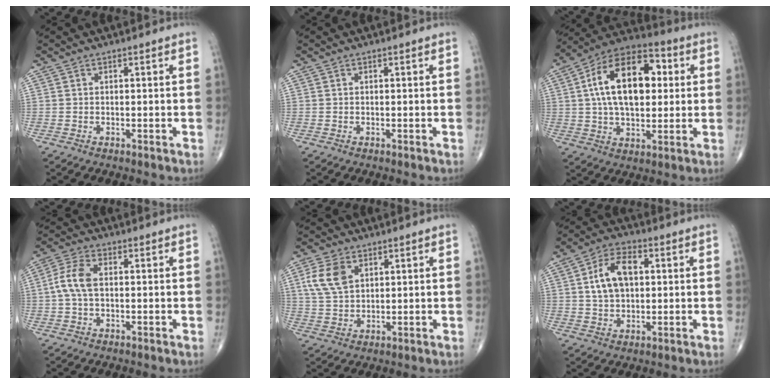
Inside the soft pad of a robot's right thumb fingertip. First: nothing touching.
{"total": 0.0}
{"total": 20.1, "force": [3.6, 11.4, 16.2], "torque": [-0.252, 0.019, 0.054]}
{"total": 6.0, "force": [0.1, 3.3, 5.0], "torque": [-0.118, 0.018, -0.004]}
{"total": 7.6, "force": [2.9, 4.8, 5.1], "torque": [-0.097, -0.004, 0.059]}
{"total": 10.0, "force": [1.9, 6.2, 7.7], "torque": [-0.127, 0.010, 0.032]}